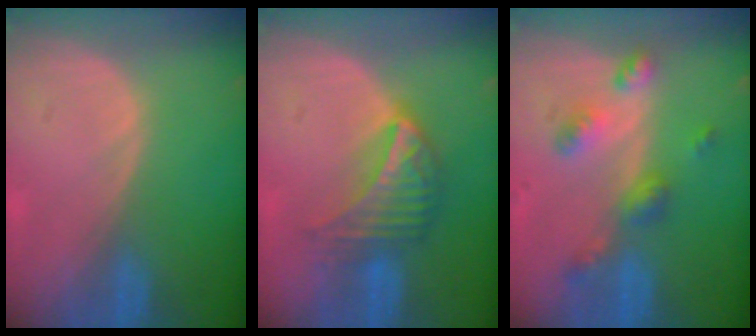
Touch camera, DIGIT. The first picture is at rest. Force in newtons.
{"total": 7.4, "press": 6.5, "slide": 3.6}
{"total": 6.1, "press": 5.4, "slide": 2.9}